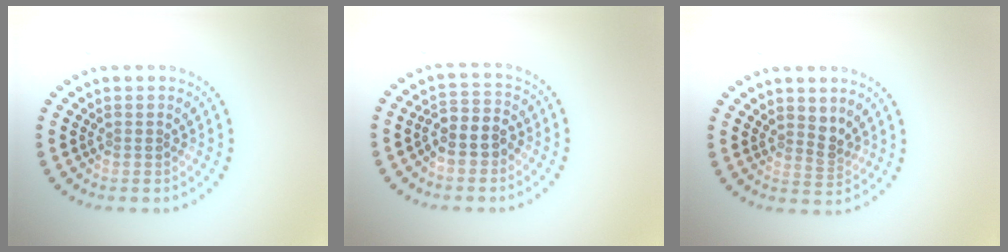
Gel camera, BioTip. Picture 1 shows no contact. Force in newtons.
{"total": 3.3, "press": 3.0, "slide": 1.4}
{"total": 1.6, "press": 1.3, "slide": 1.0}